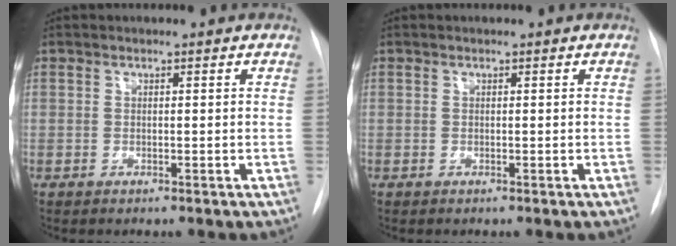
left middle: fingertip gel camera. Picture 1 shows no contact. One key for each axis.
{"total": 0.0}